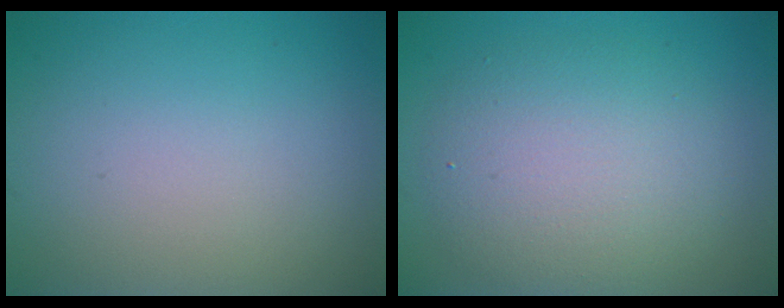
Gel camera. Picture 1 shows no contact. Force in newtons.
{"total": 5.6, "press": 5.6, "slide": 0.5}